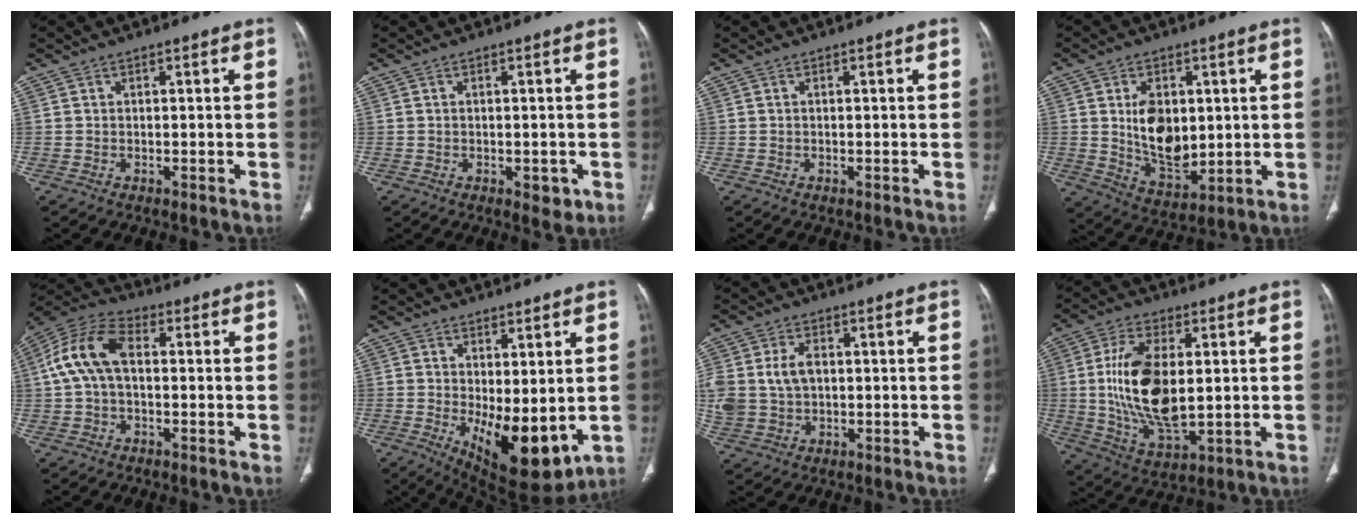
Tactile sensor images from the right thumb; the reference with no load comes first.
{"total": 3.0, "force": [-1.0, 1.6, 2.3], "torque": [-0.020, 0.000, -0.005]}
{"total": 0.0}
{"total": 11.9, "force": [1.5, 7.7, 9.0], "torque": [-0.119, -0.022, 0.043]}
{"total": 11.3, "force": [0.9, 6.8, 9.0], "torque": [-0.185, 0.034, 0.009]}
{"total": 12.6, "force": [-1.1, 5.5, 11.2], "torque": [-0.157, -0.028, 0.006]}
{"total": 10.5, "force": [1.0, 7.7, 7.0], "torque": [-0.163, 0.006, 0.031]}
{"total": 16.6, "force": [1.1, 8.2, 14.3], "torque": [-0.273, -0.016, 0.029]}